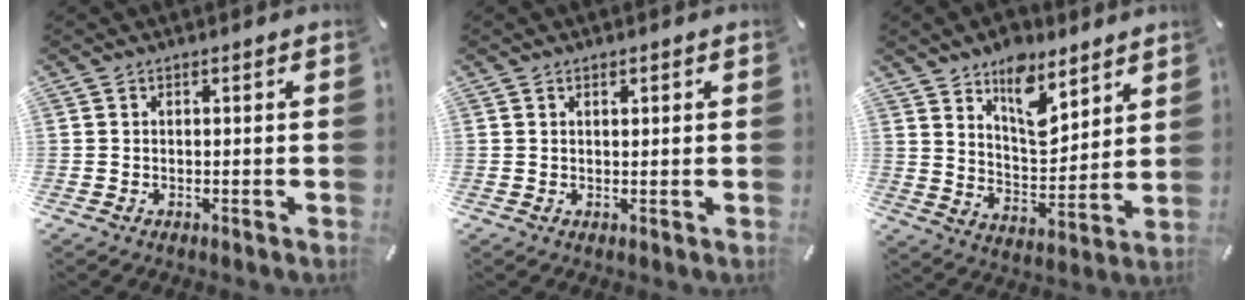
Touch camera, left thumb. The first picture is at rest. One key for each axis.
{"total": 0.8, "fx": 0.5, "fy": 0.5, "fz": 0.4, "tx": -0.008, "ty": 0.001, "tz": 0.009}
{"total": 12.3, "fx": 8.5, "fy": 6.6, "fz": 6.0, "tx": -0.083, "ty": -0.058, "tz": 0.154}